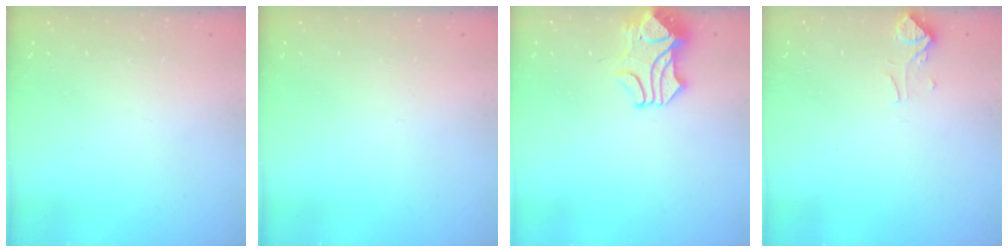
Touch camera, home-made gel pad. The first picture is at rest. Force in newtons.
{"total": 0.0}
{"total": 2.5, "press": 2.2, "slide": 1.1}
{"total": 2.6, "press": 2.5, "slide": 0.6}